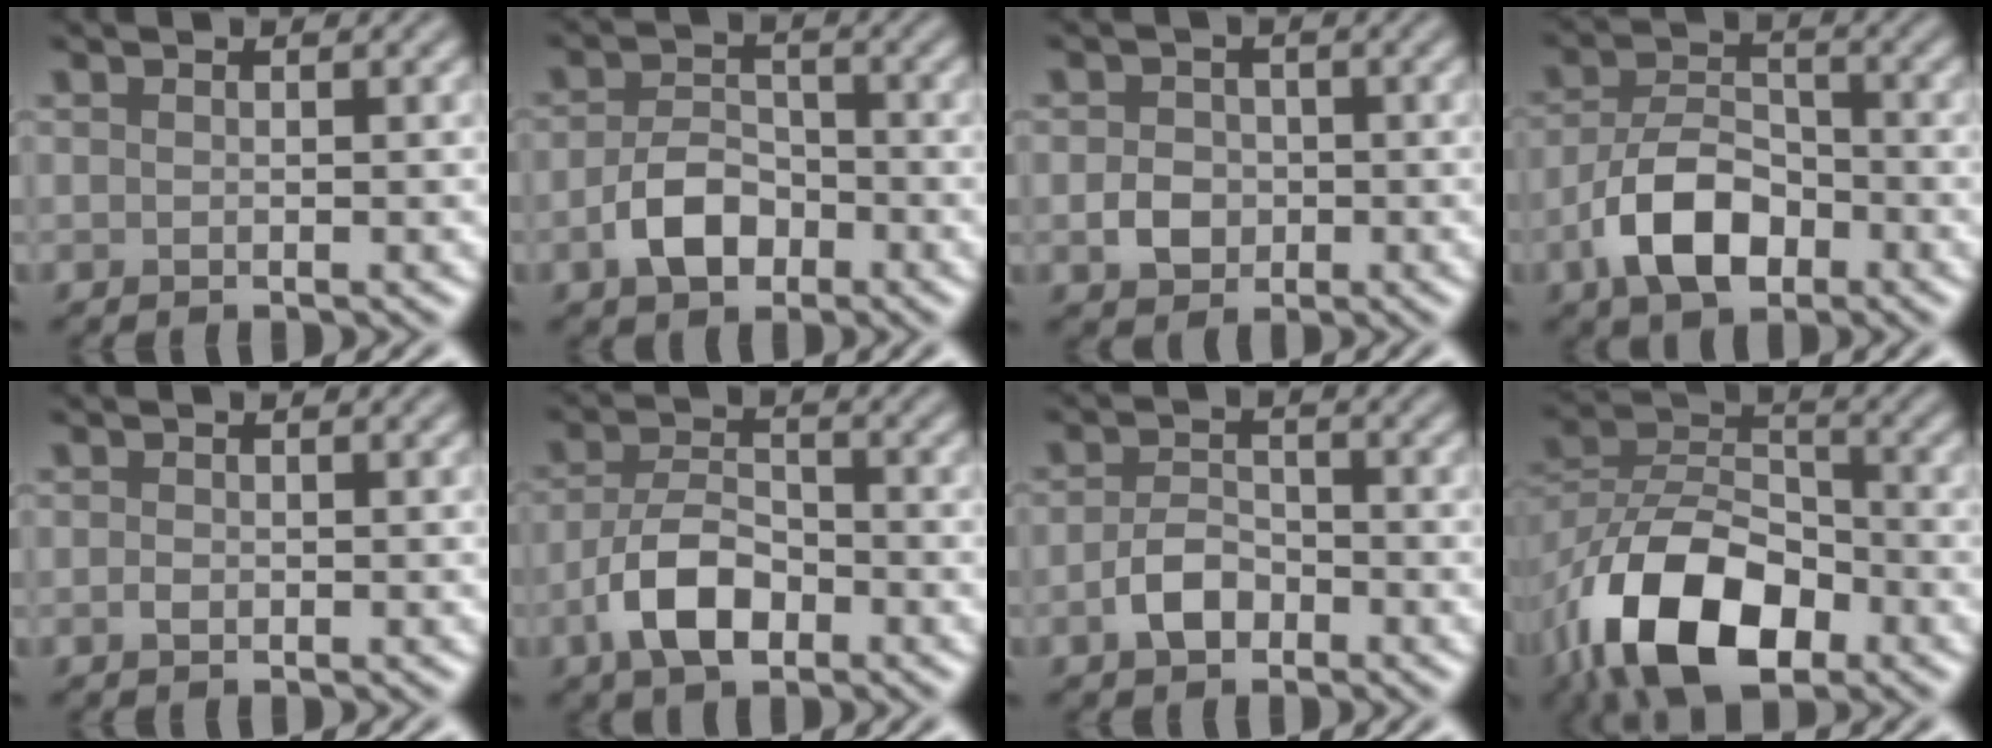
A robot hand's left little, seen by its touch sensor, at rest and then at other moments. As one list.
[{"total": 4.0, "force": [-1.7, 2.6, 2.5], "torque": [-0.046, 0.003, -0.036]}, {"total": 2.5, "force": [-0.5, 2.1, 1.2], "torque": [-0.016, -0.001, -0.014]}, {"total": 6.3, "force": [-2.9, 3.6, 4.3], "torque": [-0.076, 0.001, -0.058]}, {"total": 0.6, "force": [-0.1, 0.4, 0.5], "torque": [-0.010, -0.002, -0.003]}, {"total": 5.3, "force": [-2.4, 2.9, 3.8], "torque": [-0.072, 0.002, -0.049]}, {"total": 2.8, "force": [-1.3, 1.8, 1.7], "torque": [-0.033, 0.005, -0.029]}, {"total": 11.9, "force": [-6.1, 6.5, 7.8], "torque": [-0.151, -0.002, -0.119]}]